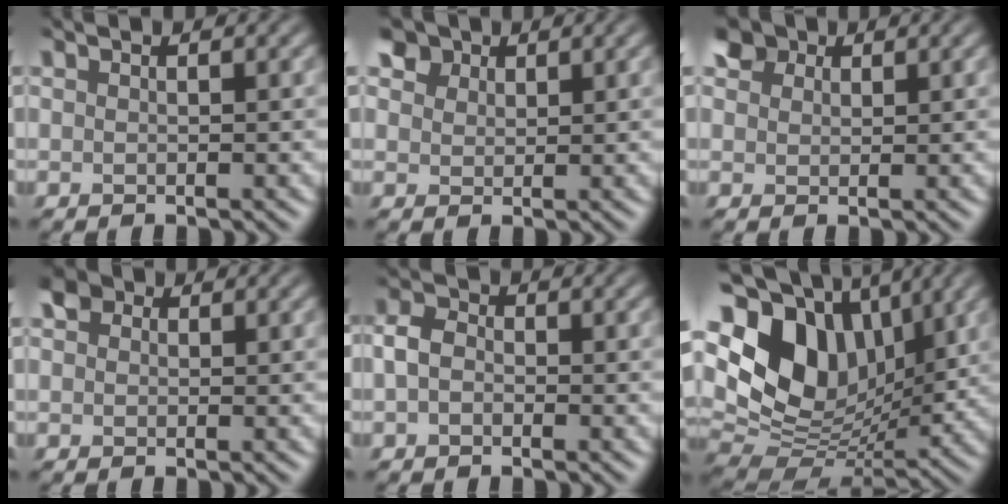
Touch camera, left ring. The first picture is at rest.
{"total": 4.4, "force": [2.8, 2.9, 1.9], "torque": [-0.057, 0.000, 0.046]}
{"total": 3.6, "force": [2.2, 2.3, 1.6], "torque": [-0.042, -0.003, 0.039]}
{"total": 2.7, "force": [1.1, 2.0, 1.4], "torque": [-0.034, 0.005, 0.011]}
{"total": 2.7, "force": [-1.0, 2.0, 1.6], "torque": [-0.030, 0.001, -0.035]}
{"total": 14.4, "force": [3.2, 10.3, 9.6], "torque": [-0.202, 0.006, 0.062]}